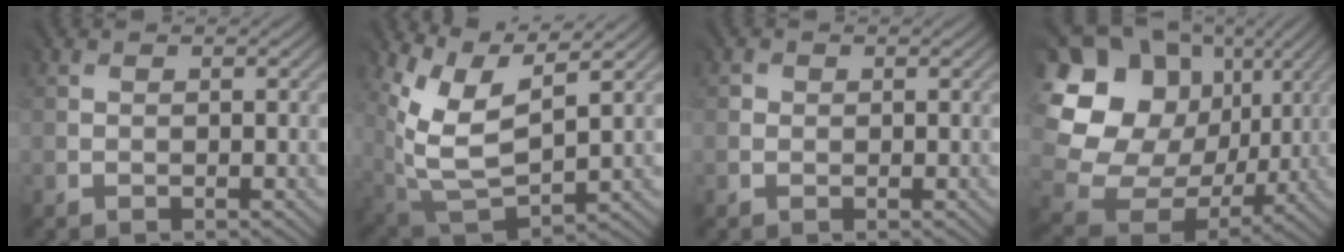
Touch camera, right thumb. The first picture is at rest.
{"total": 8.9, "force": [4.6, 3.9, 6.6], "torque": [-0.172, -0.006, 0.101]}
{"total": 0.6, "force": [-0.1, 0.5, -0.3], "torque": [0.009, -0.001, -0.005]}
{"total": 21.0, "force": [6.2, 17.7, 9.5], "torque": [-0.281, 0.030, 0.136]}